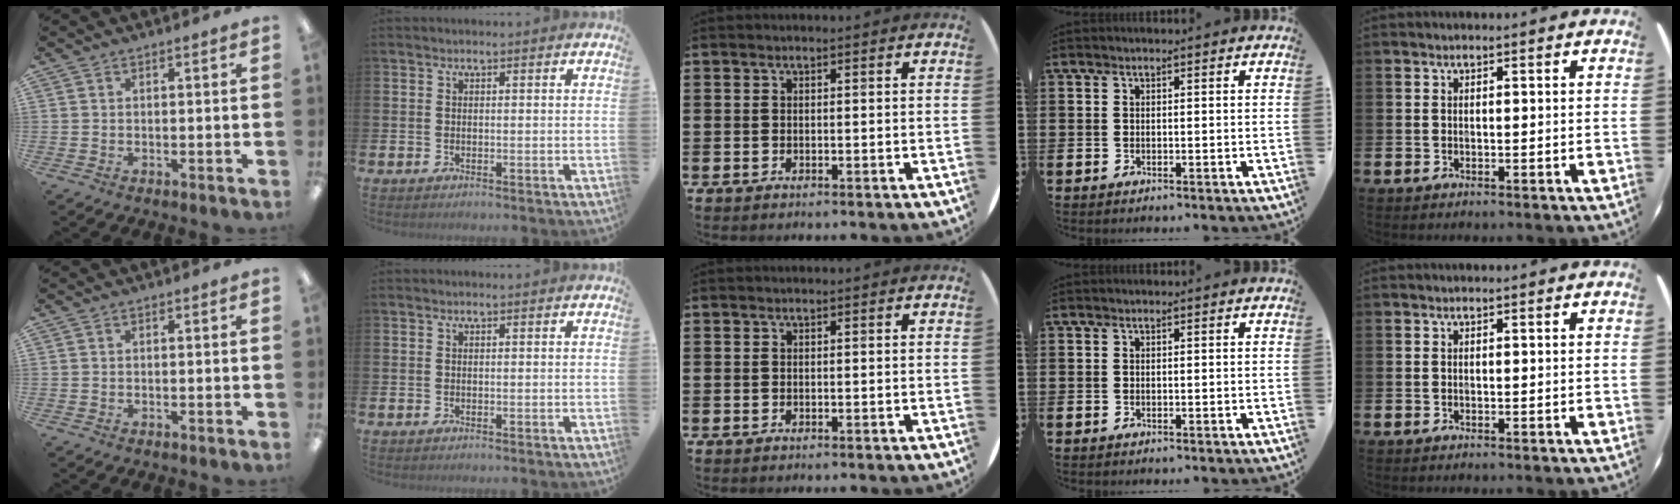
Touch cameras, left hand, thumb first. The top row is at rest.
{}